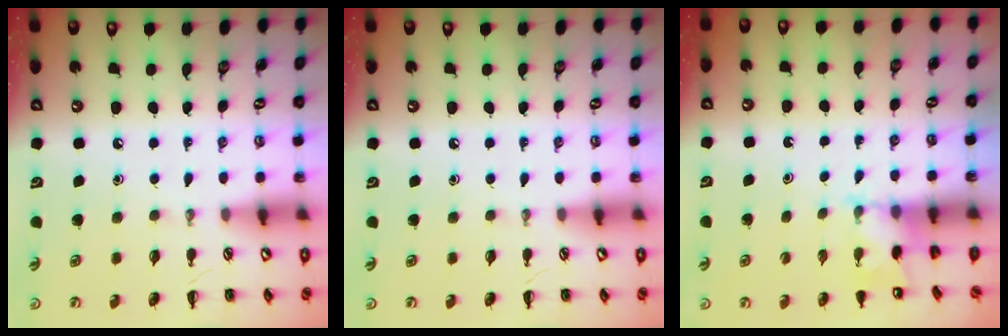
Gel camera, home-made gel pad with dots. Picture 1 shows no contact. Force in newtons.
{"total": 0.0}
{"total": 4.0, "press": 3.8, "slide": 1.2}